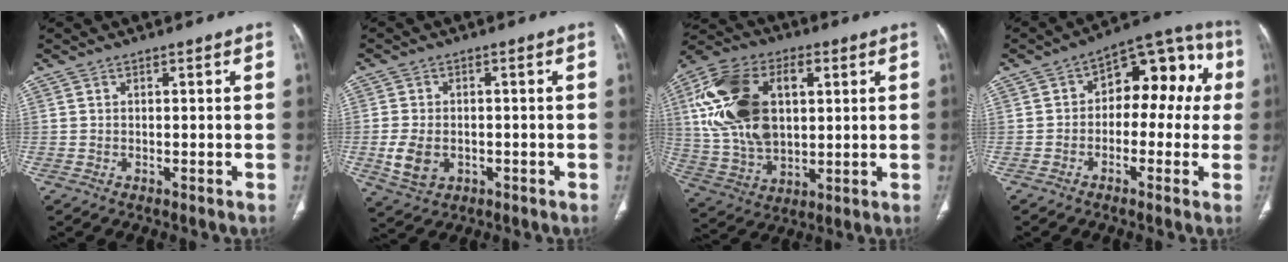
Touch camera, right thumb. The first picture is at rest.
{"total": 6.7, "force": [-1.6, 4.9, 4.4], "torque": [-0.083, 0.000, -0.018]}
{"total": 22.0, "force": [4.9, 13.6, 16.6], "torque": [-0.313, 0.002, 0.092]}
{"total": 13.3, "force": [0.7, 8.3, 10.4], "torque": [-0.080, 0.055, -0.005]}